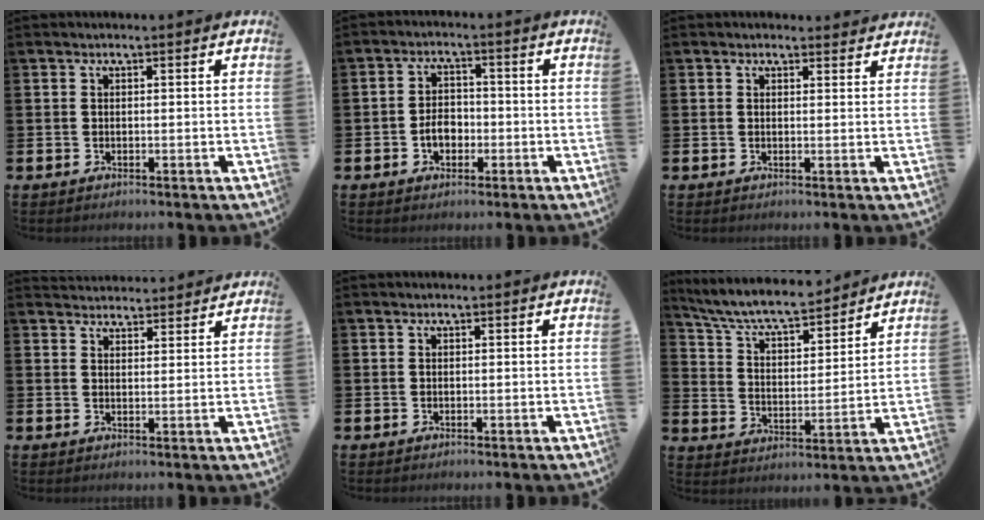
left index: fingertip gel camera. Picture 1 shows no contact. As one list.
[{"total": 3.5, "force": [-1.2, 2.5, 2.2], "torque": [-0.030, 0.000, -0.027]}, {"total": 1.3, "force": [1.2, 0.5, 0.0], "torque": [0.006, -0.001, 0.021]}, {"total": 3.3, "force": [3.2, 0.8, -0.2], "torque": [-0.004, -0.013, 0.060]}, {"total": 0.0}, {"total": 7.9, "force": [7.3, 1.4, 2.6], "torque": [-0.086, -0.049, 0.128]}]